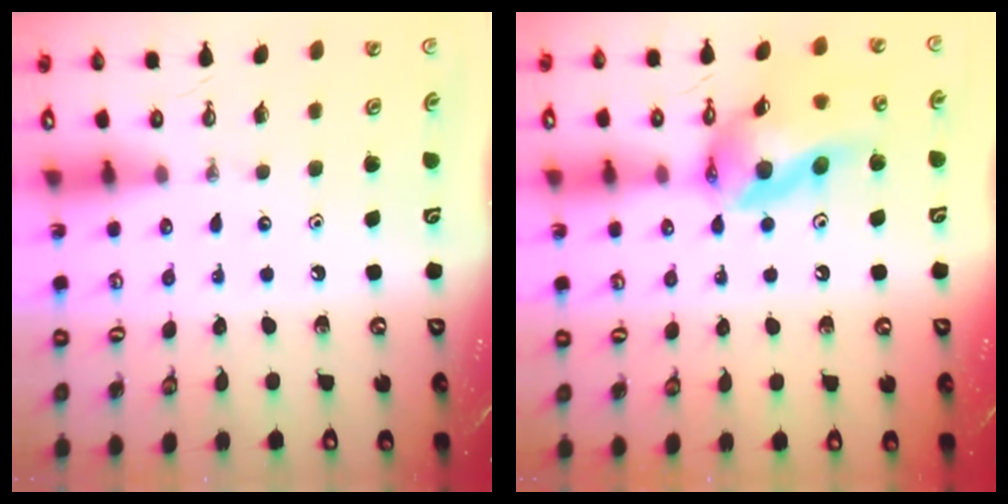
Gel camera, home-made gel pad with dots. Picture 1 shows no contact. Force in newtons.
{"total": 15.9, "press": 15.8, "slide": 2.0}